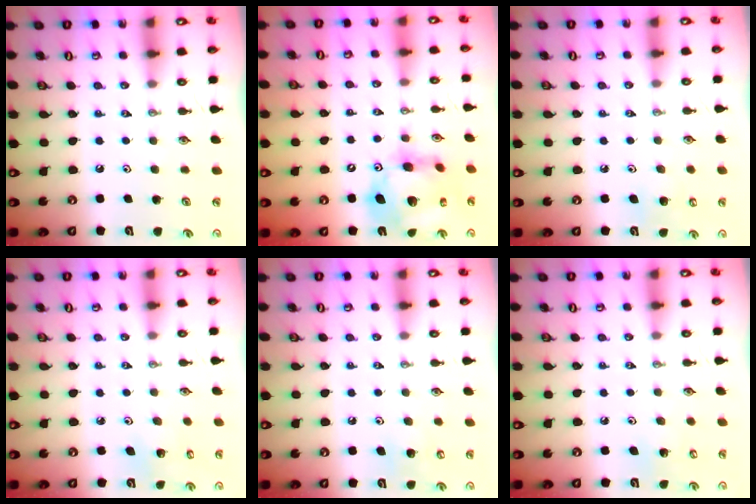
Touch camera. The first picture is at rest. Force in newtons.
{"total": 17.1, "press": 17.0, "slide": 1.8}
{"total": 7.6, "press": 7.5, "slide": 1.2}
{"total": 3.4, "press": 3.4, "slide": 0.2}
{"total": 7.0, "press": 6.9, "slide": 1.0}
{"total": 4.2, "press": 4.2, "slide": 0.2}